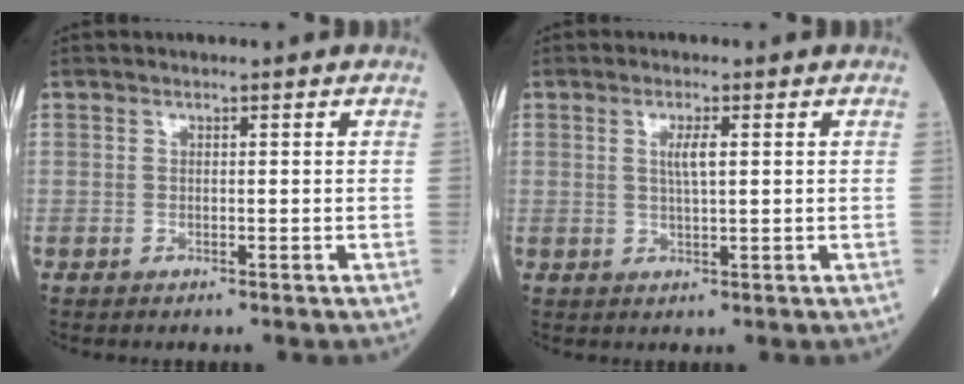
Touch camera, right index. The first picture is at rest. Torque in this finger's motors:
{"motor_torque": [0.04, -0.01, 0.04, 0.02]}